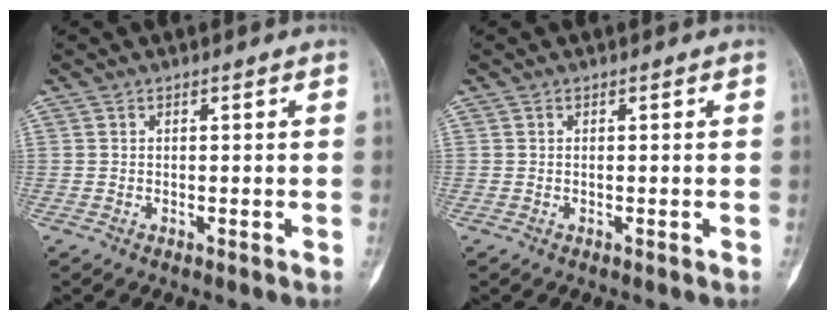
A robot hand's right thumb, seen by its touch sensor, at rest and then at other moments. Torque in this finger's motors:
{"motor_torque": [-0.40, -0.18, -0.09, 0.00, 0.04]}